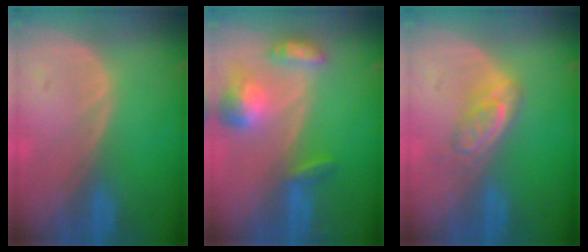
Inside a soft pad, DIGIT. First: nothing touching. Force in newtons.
{"total": 7.1, "press": 6.5, "slide": 2.7}
{"total": 4.1, "press": 4.1, "slide": 0.5}